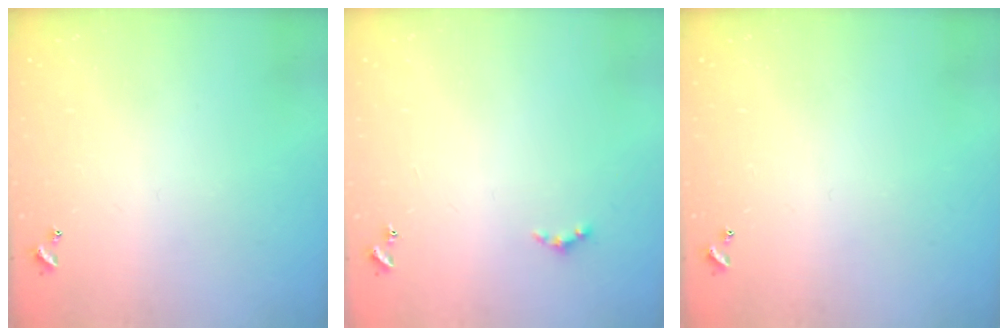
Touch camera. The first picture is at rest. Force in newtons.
{"total": 0.7, "press": 0.6, "slide": 0.4}
{"total": 0.0}